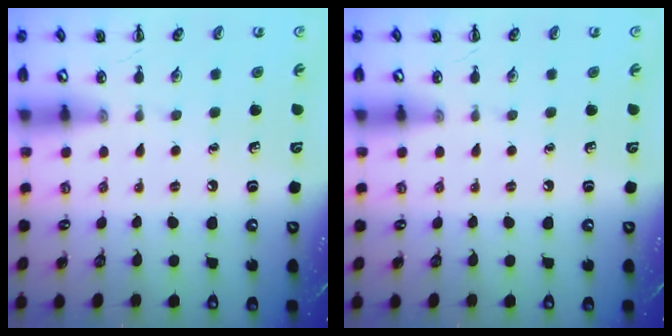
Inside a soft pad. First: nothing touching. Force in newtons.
{"total": 0.0}